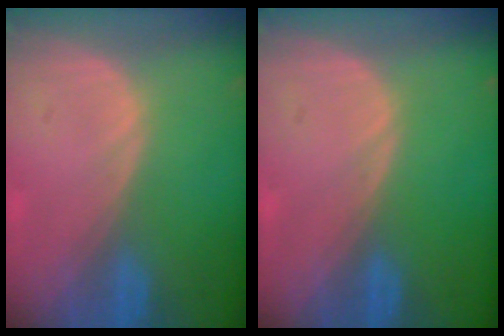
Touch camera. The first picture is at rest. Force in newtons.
{"total": 0.0}